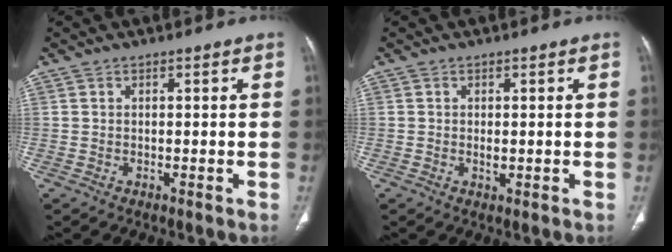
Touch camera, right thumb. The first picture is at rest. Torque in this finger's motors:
{"motor_torque": [3.43, 1.58, 1.38, -1.37, 0.26]}